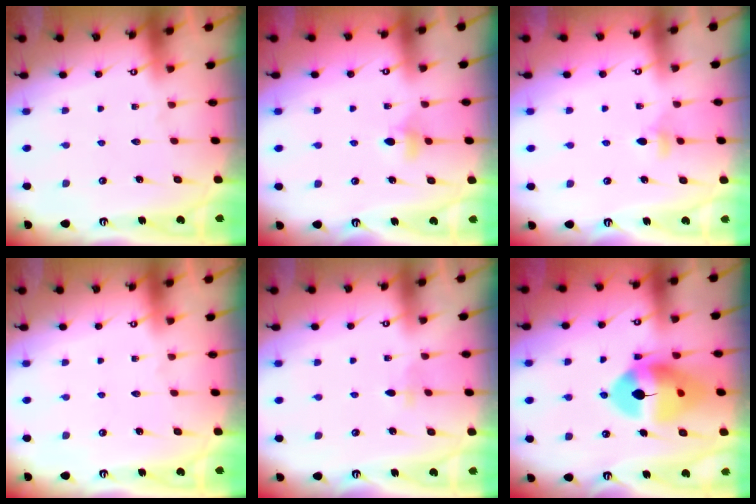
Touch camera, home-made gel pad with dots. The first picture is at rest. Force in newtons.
{"total": 4.6, "press": 4.4, "slide": 1.0}
{"total": 3.7, "press": 3.6, "slide": 0.8}
{"total": 0.0}
{"total": 2.8, "press": 2.7, "slide": 0.6}
{"total": 14.7, "press": 14.6, "slide": 2.1}